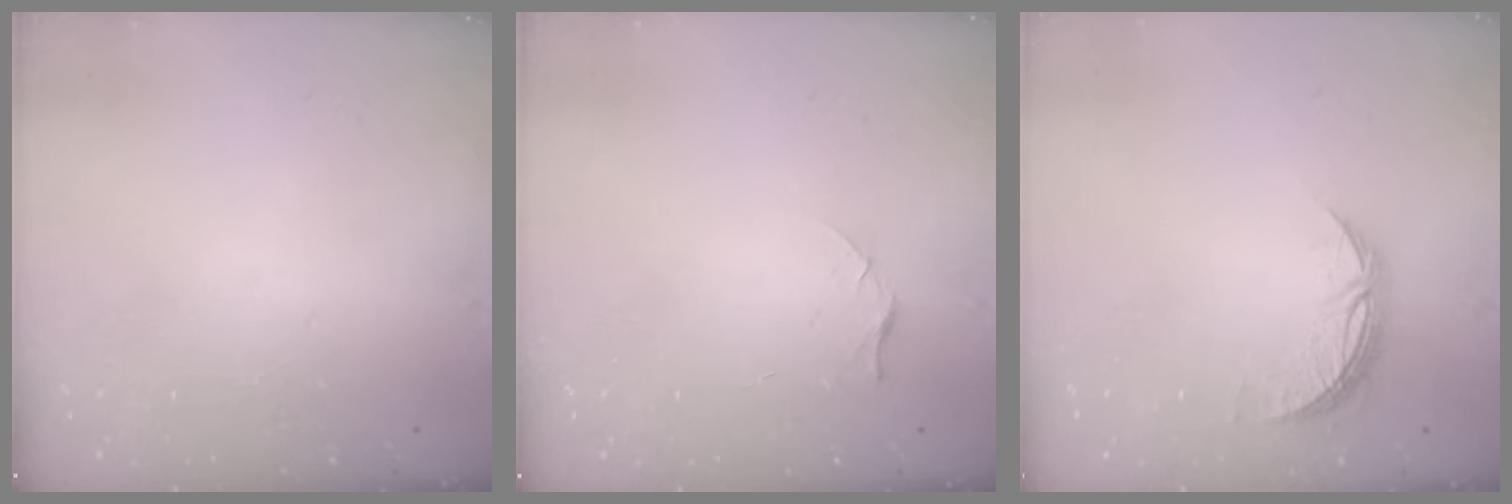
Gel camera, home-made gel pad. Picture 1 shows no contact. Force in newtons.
{"total": 4.5, "press": 4.4, "slide": 0.4}
{"total": 7.1, "press": 7.1, "slide": 0.3}